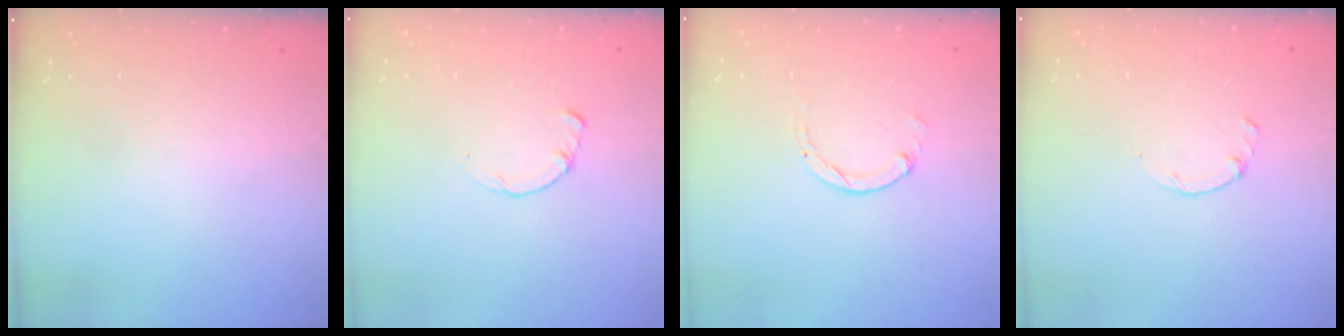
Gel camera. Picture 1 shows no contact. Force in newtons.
{"total": 2.2, "press": 2.2, "slide": 0.3}
{"total": 0.7, "press": 0.7, "slide": 0.2}
{"total": 1.5, "press": 1.4, "slide": 0.3}